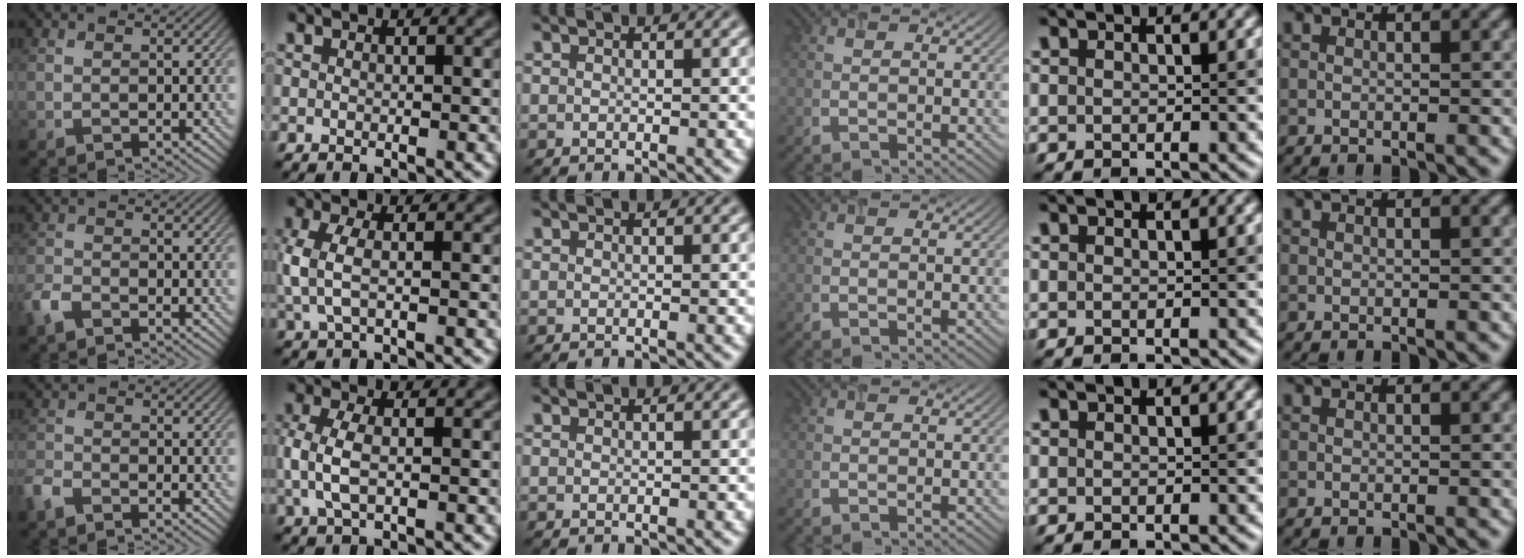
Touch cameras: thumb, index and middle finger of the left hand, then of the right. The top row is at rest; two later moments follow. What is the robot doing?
{"motion": "insert", "object": "airpods case & airpods"}